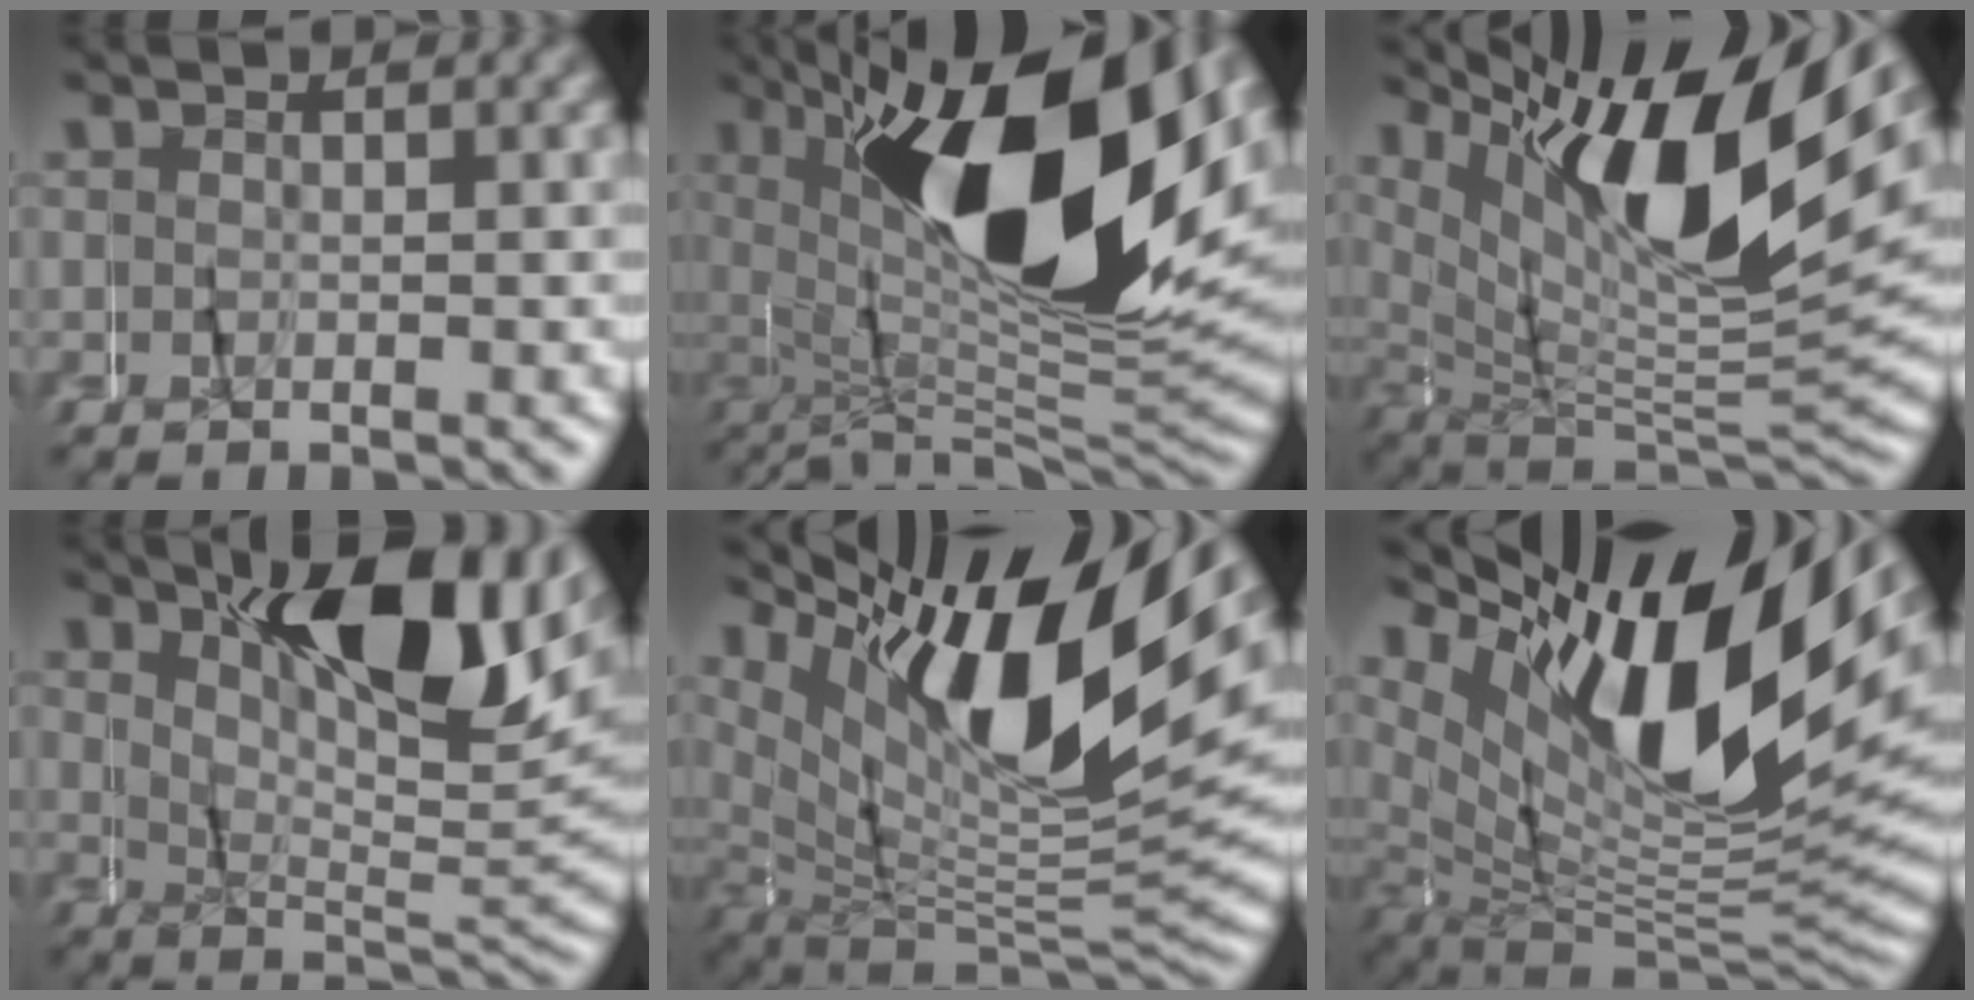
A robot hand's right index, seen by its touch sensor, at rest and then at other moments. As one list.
[{"total": 23.6, "force": [3.6, 10.2, 21.0], "torque": [-0.313, 0.038, 0.040]}, {"total": 16.7, "force": [5.0, 7.0, 14.3], "torque": [-0.217, 0.039, 0.061]}, {"total": 11.5, "force": [4.6, 3.9, 9.8], "torque": [-0.141, 0.018, 0.066]}, {"total": 18.5, "force": [4.5, 8.7, 15.7], "torque": [-0.227, 0.044, 0.051]}, {"total": 20.0, "force": [4.2, 10.1, 16.7], "torque": [-0.235, 0.039, 0.047]}]